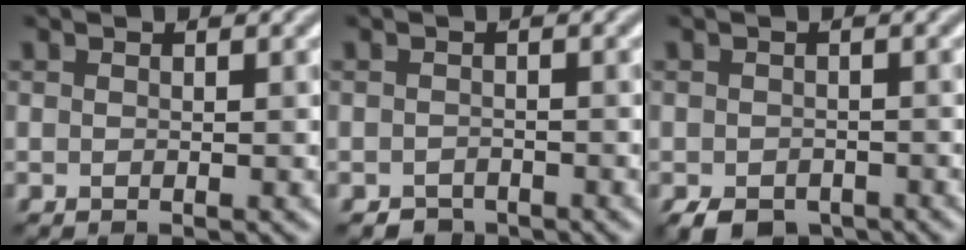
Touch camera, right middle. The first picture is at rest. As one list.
[{"total": 1.2, "force": [-1.1, 0.6, 0.0], "torque": [0.004, 0.002, -0.020]}, {"total": 3.5, "force": [-2.5, 1.9, 1.6], "torque": [-0.022, -0.011, -0.044]}]